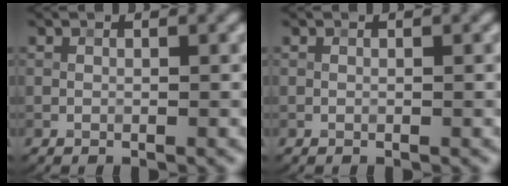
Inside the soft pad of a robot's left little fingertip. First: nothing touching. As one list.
[{"total": 0.0}]